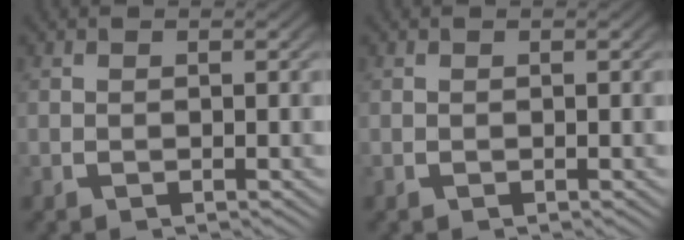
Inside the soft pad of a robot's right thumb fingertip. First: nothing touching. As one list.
[{"total": 0.0}]